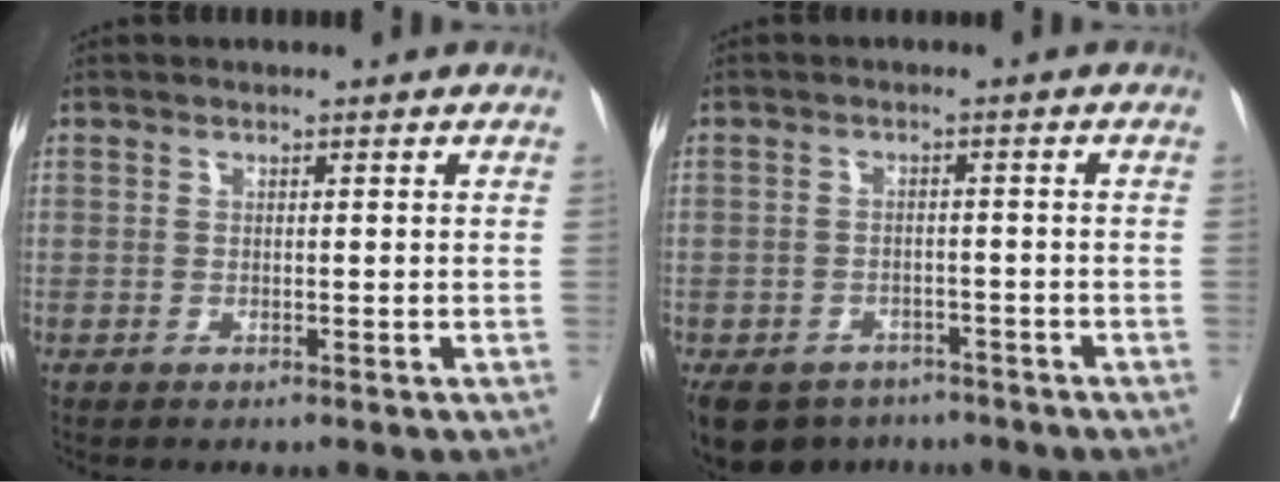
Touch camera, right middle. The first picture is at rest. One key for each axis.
{"total": 9.5, "fx": -6.9, "fy": 6.1, "fz": 2.3, "tx": -0.055, "ty": -0.006, "tz": -0.093}